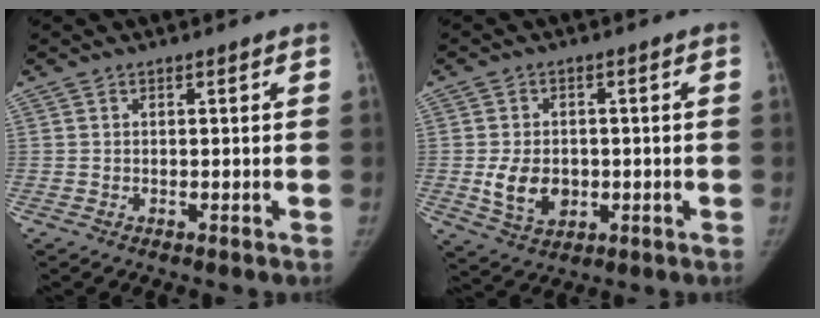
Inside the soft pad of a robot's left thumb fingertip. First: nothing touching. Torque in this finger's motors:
{"motor_torque": [0.11, 0.14, 0.78, 0.03, 0.03]}